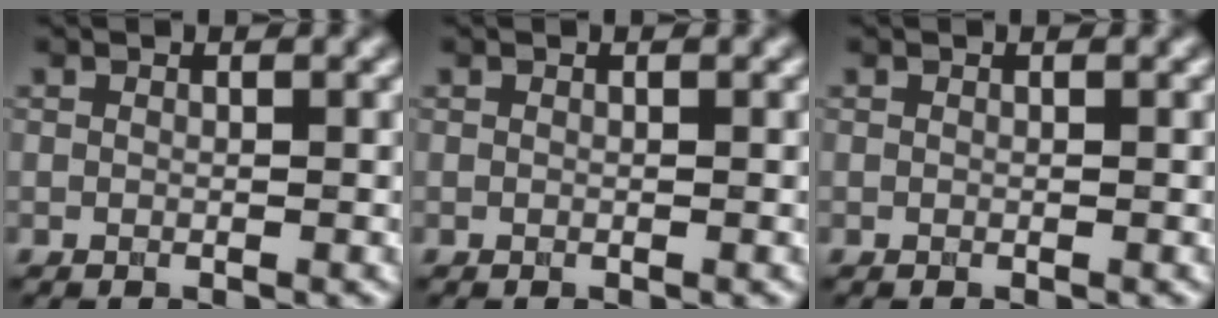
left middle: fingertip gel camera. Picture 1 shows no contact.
{"total": 0.0}
{"total": 0.0}